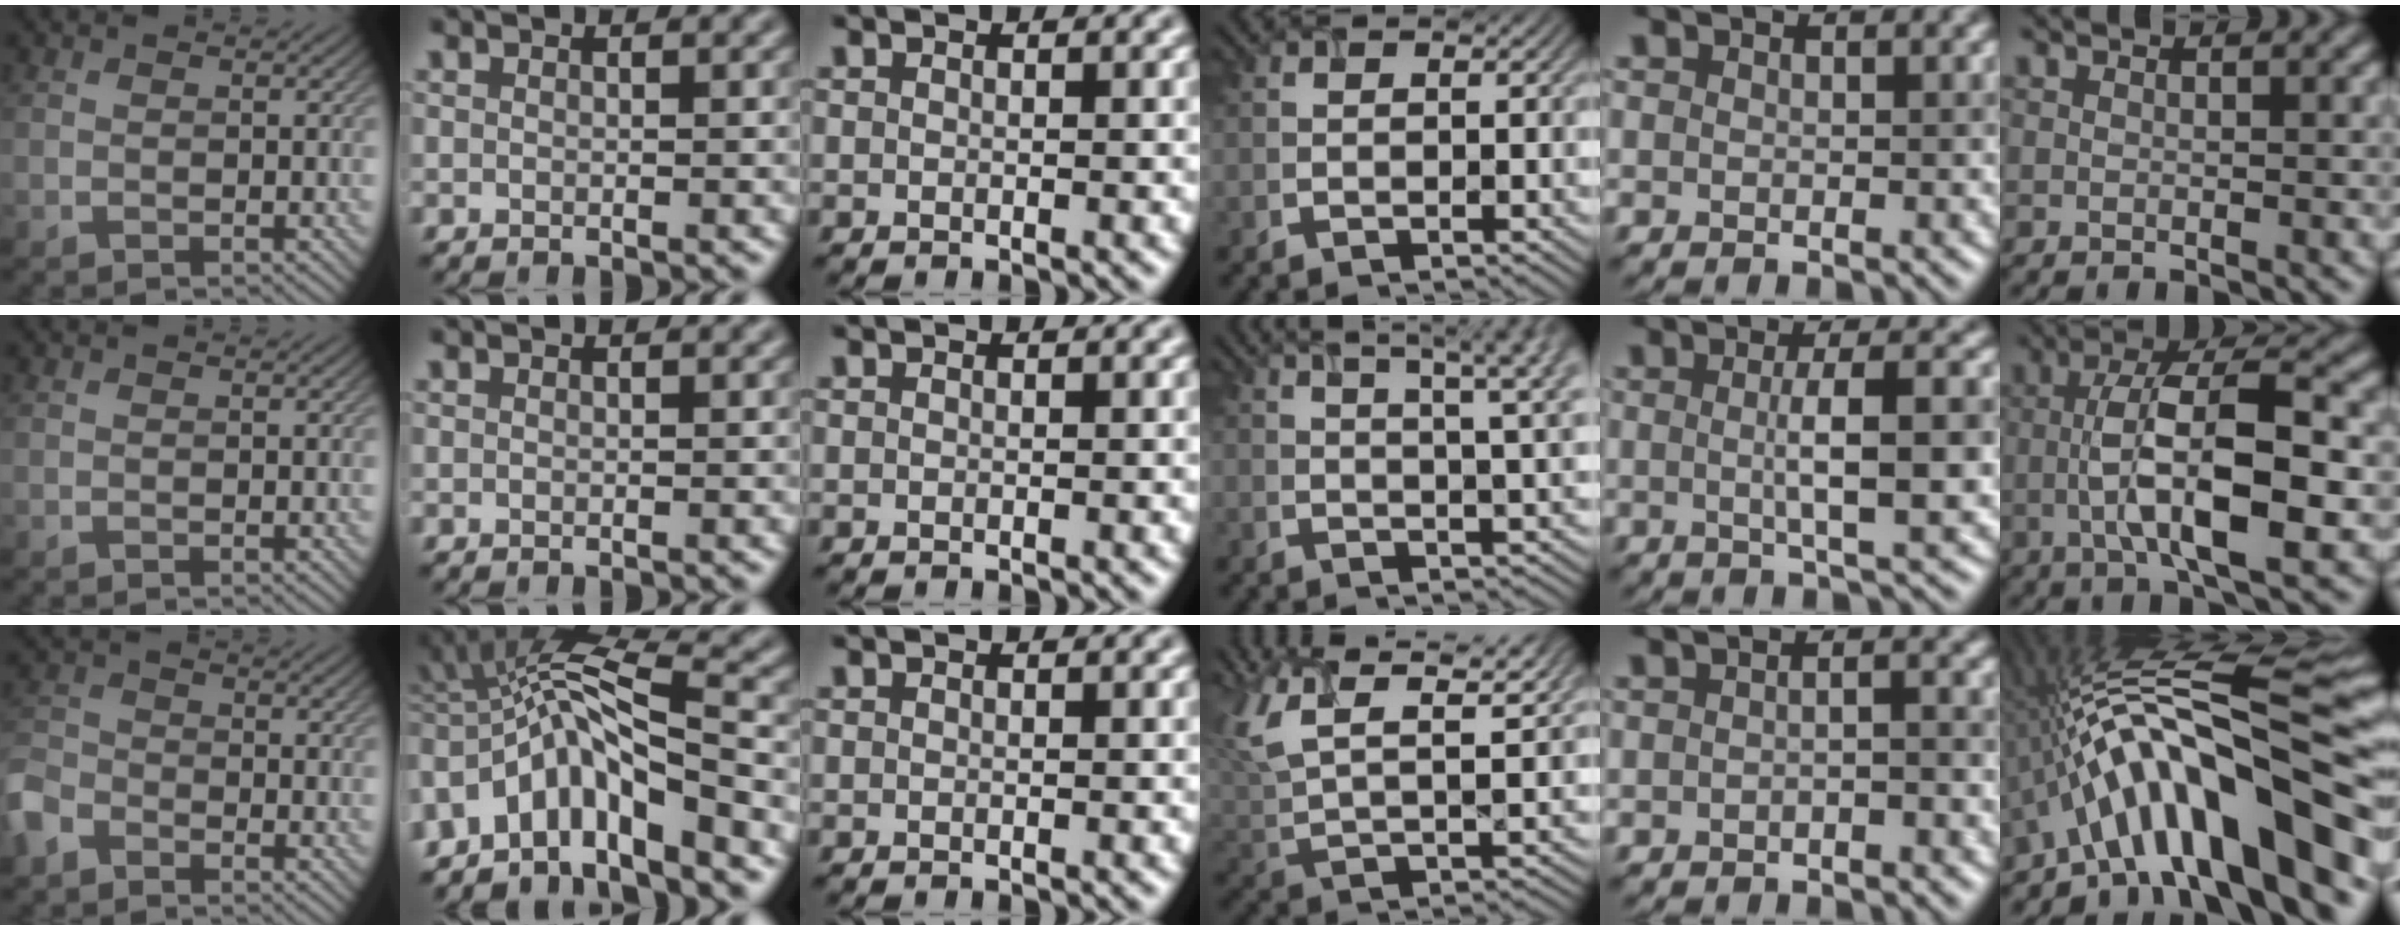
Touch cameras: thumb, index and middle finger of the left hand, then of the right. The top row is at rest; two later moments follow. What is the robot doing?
{"motion": "screw", "object": "timer"}